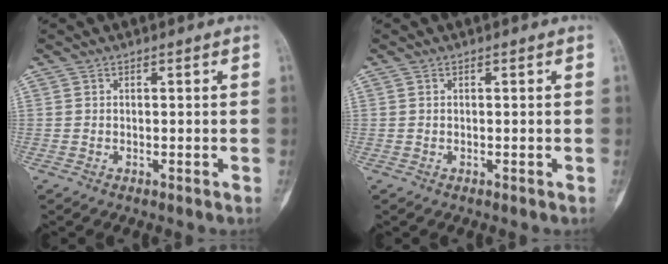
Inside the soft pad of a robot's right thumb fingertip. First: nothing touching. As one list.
[{"total": 0.0}]